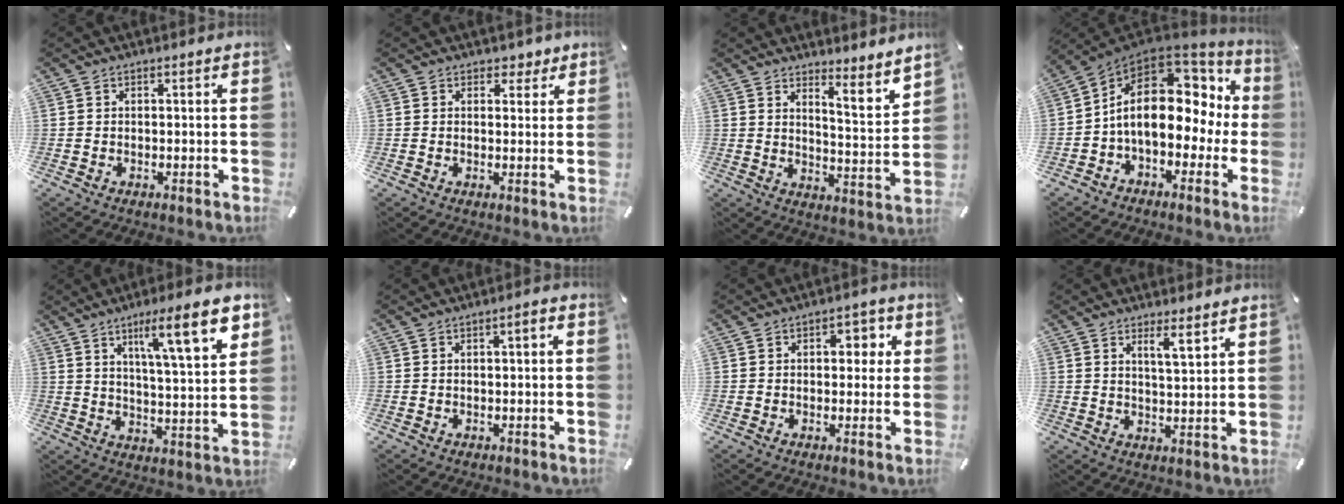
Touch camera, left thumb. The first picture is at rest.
{"total": 2.9, "force": [1.7, 2.2, 0.8], "torque": [0.004, -0.002, 0.026]}
{"total": 6.3, "force": [5.8, 0.8, 2.3], "torque": [-0.028, -0.066, 0.096]}
{"total": 16.4, "force": [1.7, 10.8, 12.2], "torque": [-0.223, -0.009, 0.028]}
{"total": 15.5, "force": [8.4, 2.8, 12.7], "torque": [-0.185, -0.045, 0.124]}
{"total": 2.0, "force": [-0.3, 0.5, 1.9], "torque": [-0.034, 0.004, -0.007]}
{"total": 4.7, "force": [0.8, 3.1, 3.5], "torque": [-0.034, -0.003, 0.001]}
{"total": 4.9, "force": [3.7, 0.1, 3.3], "torque": [-0.058, -0.023, 0.059]}